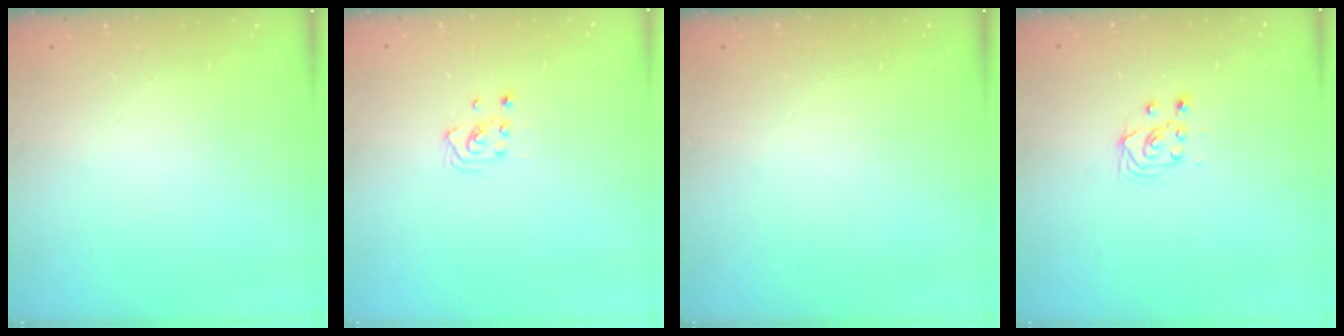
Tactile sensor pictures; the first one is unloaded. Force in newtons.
{"total": 2.9, "press": 2.8, "slide": 0.3}
{"total": 0.0}
{"total": 3.6, "press": 3.3, "slide": 1.5}